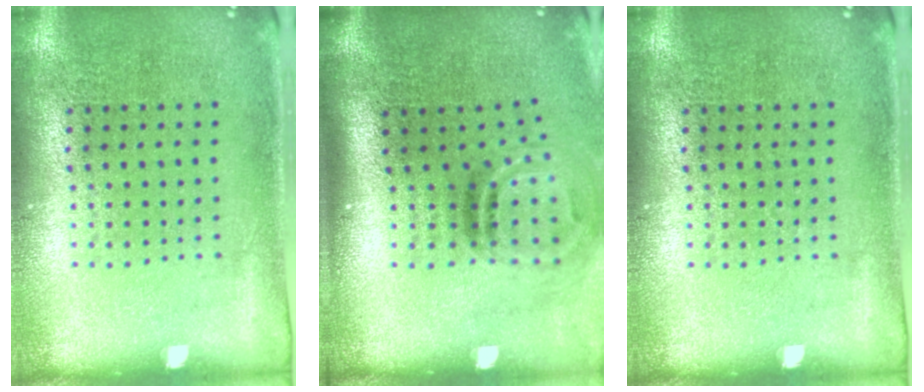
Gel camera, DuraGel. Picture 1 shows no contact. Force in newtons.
{"total": 2.0, "press": 1.2, "slide": 1.6}
{"total": 0.0}